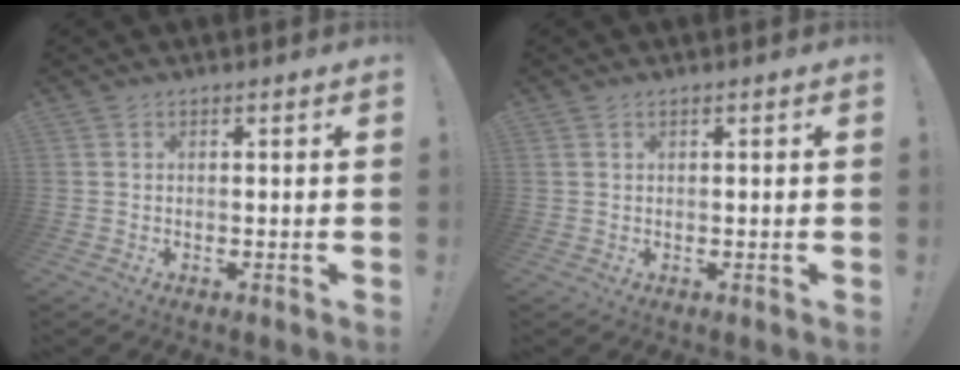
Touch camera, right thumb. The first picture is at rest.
{"total": 0.7, "force": [0.5, 0.2, 0.5], "torque": [-0.010, 0.000, 0.010]}